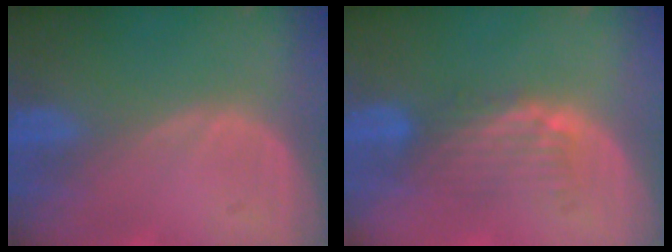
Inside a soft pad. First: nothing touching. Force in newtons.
{"total": 5.0, "press": 4.2, "slide": 2.7}